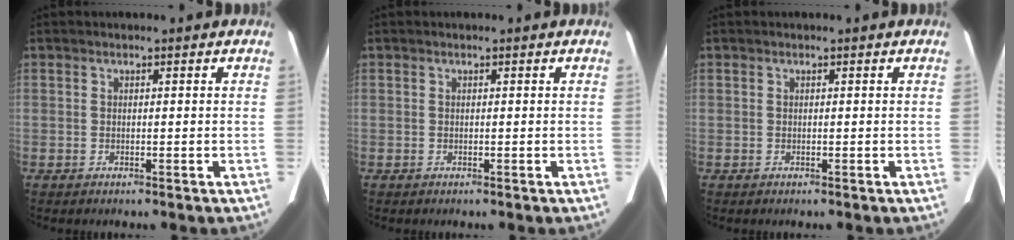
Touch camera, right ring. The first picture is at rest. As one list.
[{"total": 0.0}, {"total": 0.0}]